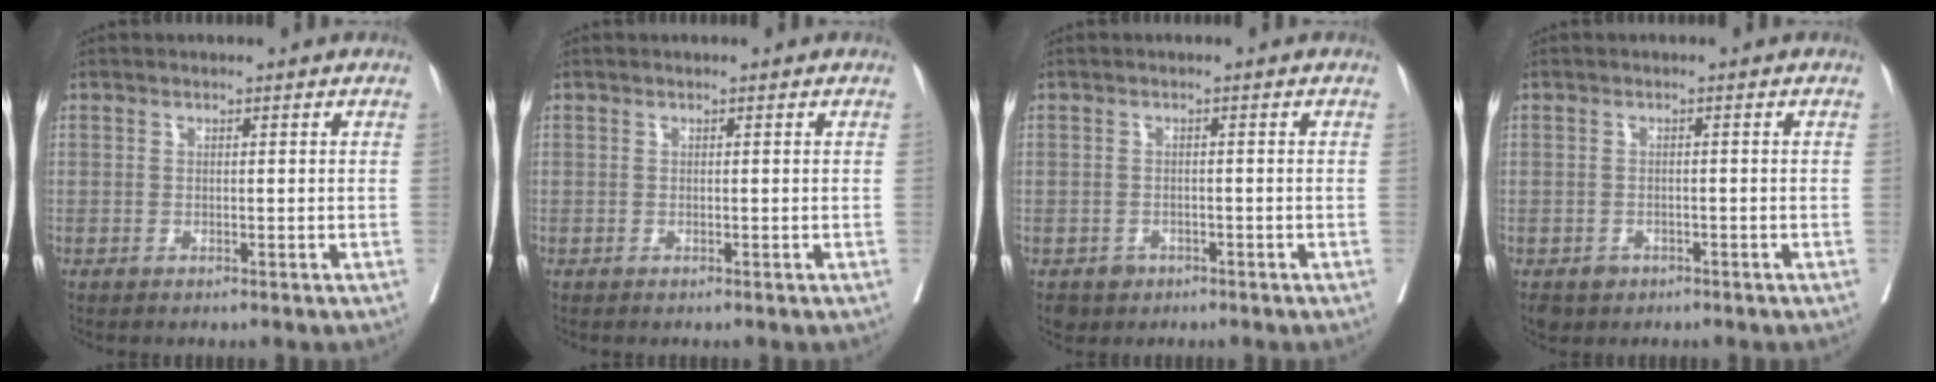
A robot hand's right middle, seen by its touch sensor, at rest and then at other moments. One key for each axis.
{"total": 0.0}
{"total": 2.7, "fx": -1.6, "fy": 2.1, "fz": 0.4, "tx": -0.003, "ty": 0.003, "tz": -0.023}
{"total": 3.1, "fx": -1.9, "fy": 2.4, "fz": 0.6, "tx": -0.007, "ty": 0.001, "tz": -0.028}